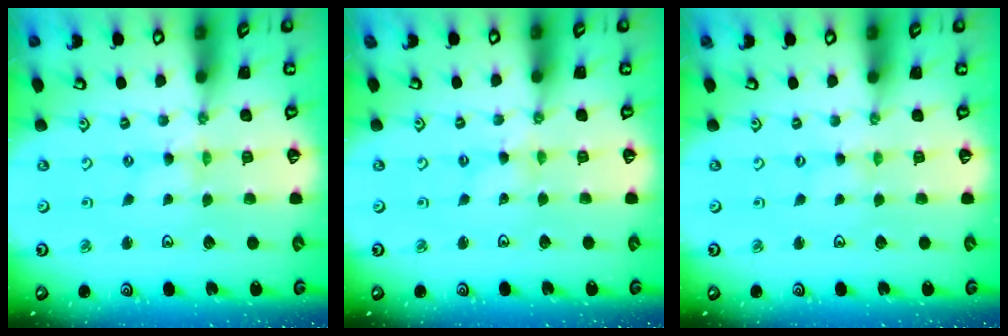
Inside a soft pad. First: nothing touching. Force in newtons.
{"total": 1.1, "press": 1.1, "slide": 0.2}
{"total": 0.0}